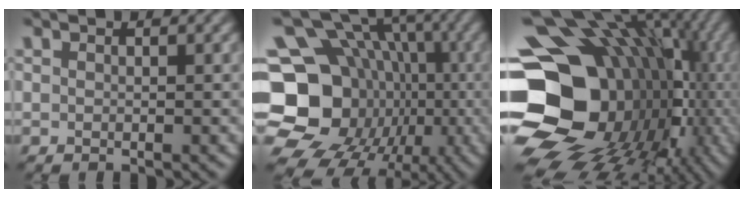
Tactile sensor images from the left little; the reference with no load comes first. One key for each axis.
{"total": 21.5, "fx": -4.2, "fy": 19.3, "fz": 8.5, "tx": -0.167, "ty": 0.003, "tz": -0.090}
{"total": 21.3, "fx": -2.2, "fy": 17.4, "fz": 12.2, "tx": -0.205, "ty": -0.001, "tz": -0.039}